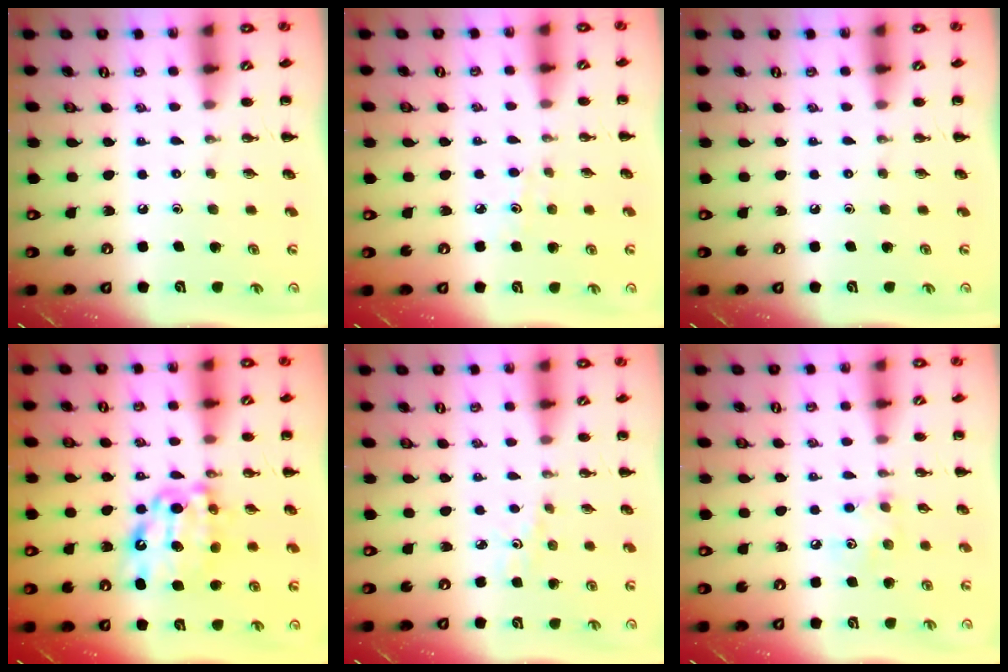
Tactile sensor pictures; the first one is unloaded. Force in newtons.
{"total": 3.4, "press": 3.1, "slide": 1.4}
{"total": 0.0}
{"total": 12.2, "press": 12.1, "slide": 1.1}
{"total": 2.0, "press": 1.9, "slide": 0.7}
{"total": 4.5, "press": 4.5, "slide": 0.6}